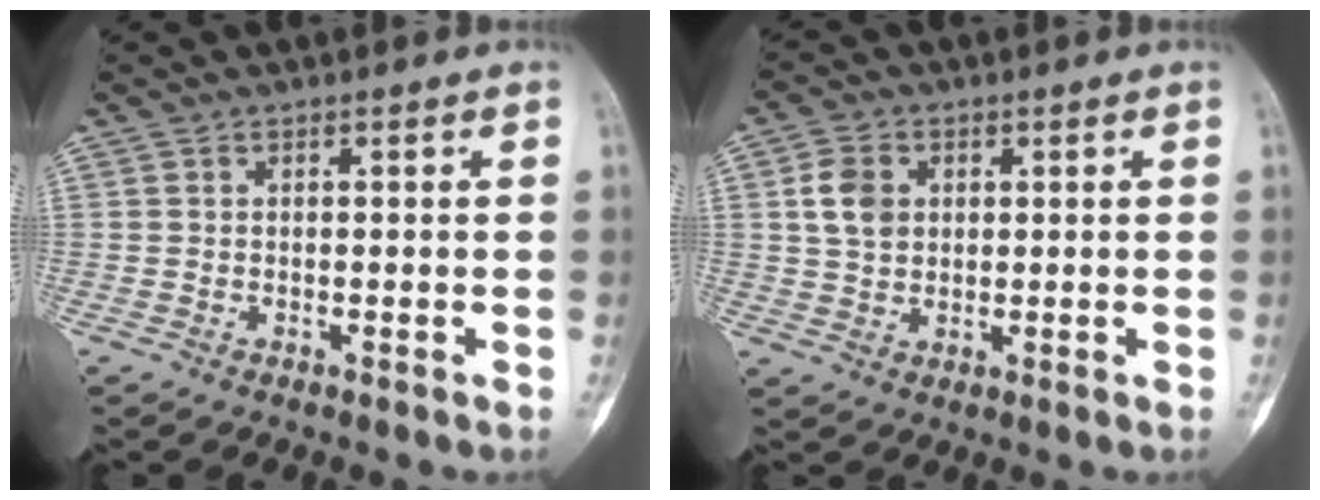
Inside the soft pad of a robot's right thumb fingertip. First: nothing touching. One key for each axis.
{"total": 6.1, "fx": 1.4, "fy": 4.8, "fz": 3.6, "tx": -0.051, "ty": -0.001, "tz": 0.024}